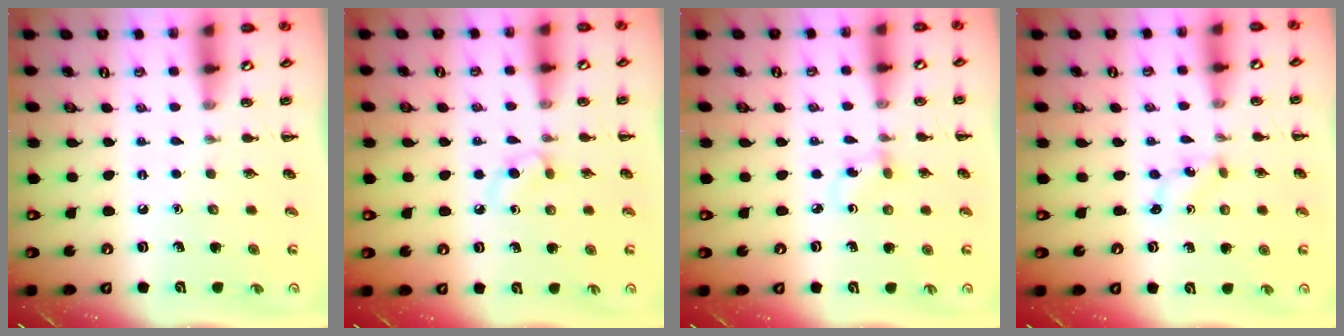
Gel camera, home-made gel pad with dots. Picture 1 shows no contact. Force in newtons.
{"total": 2.9, "press": 2.7, "slide": 1.2}
{"total": 2.3, "press": 2.0, "slide": 1.1}
{"total": 0.6, "press": 0.5, "slide": 0.2}